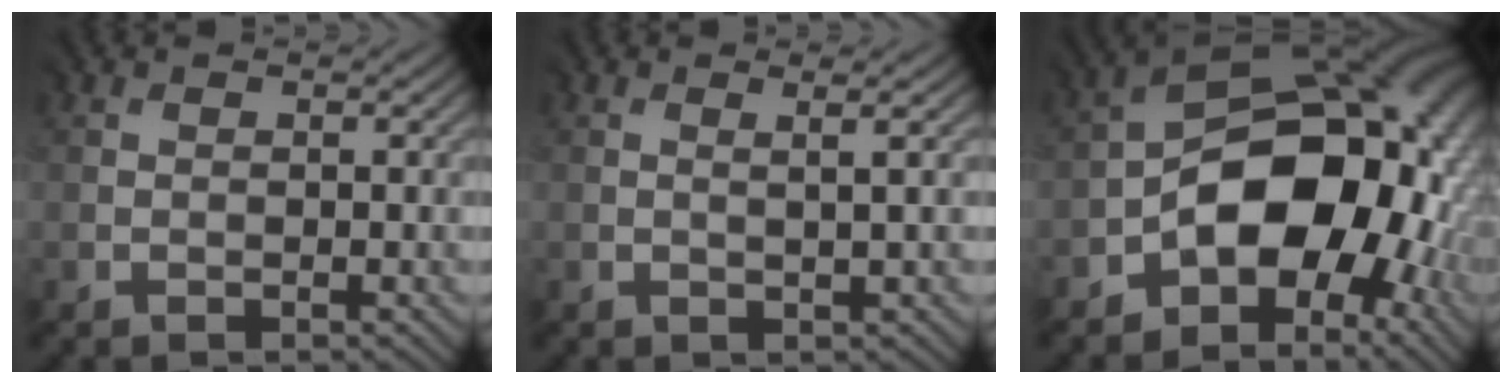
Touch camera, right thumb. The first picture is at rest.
{"total": 0.8, "force": [0.3, -0.2, 0.7], "torque": [-0.009, 0.009, 0.002]}
{"total": 16.3, "force": [-4.3, 10.5, 11.7], "torque": [-0.137, -0.001, -0.072]}